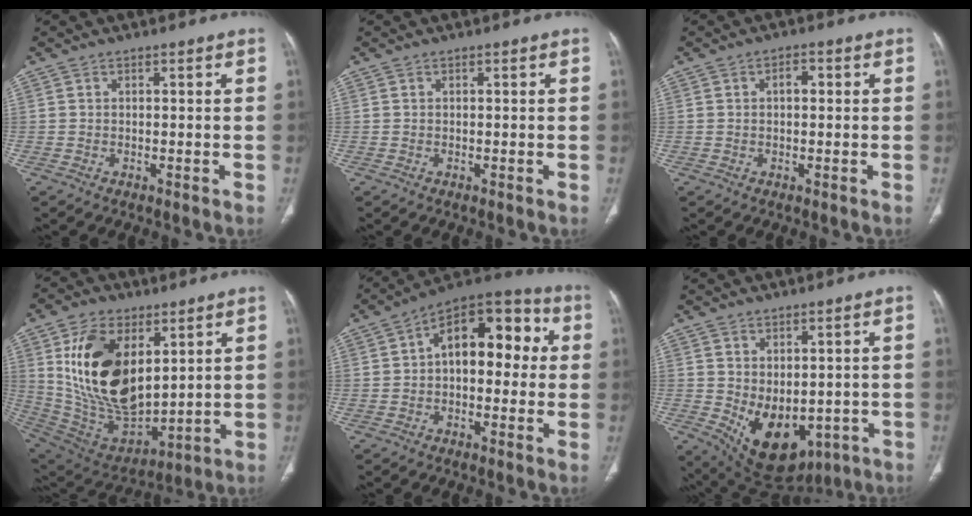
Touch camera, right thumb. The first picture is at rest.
{"total": 0.0}
{"total": 2.2, "force": [0.3, 1.2, 1.7], "torque": [-0.023, 0.010, 0.001]}
{"total": 22.2, "force": [6.4, 12.6, 17.1], "torque": [-0.294, -0.036, 0.137]}
{"total": 15.4, "force": [1.8, 9.1, 12.3], "torque": [-0.134, 0.048, 0.014]}
{"total": 13.0, "force": [-2.7, 8.5, 9.6], "torque": [-0.127, -0.008, -0.007]}